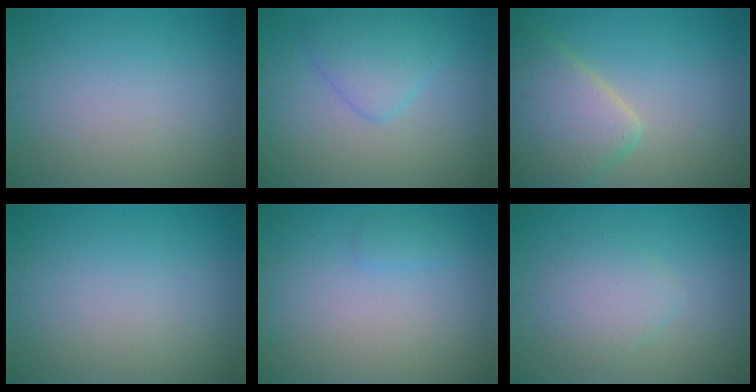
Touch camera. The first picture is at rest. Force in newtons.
{"total": 3.0, "press": 3.0, "slide": 0.0}
{"total": 6.5, "press": 6.5, "slide": 0.6}
{"total": 0.0}
{"total": 0.8, "press": 0.8, "slide": 0.1}
{"total": 2.9, "press": 2.9, "slide": 0.2}